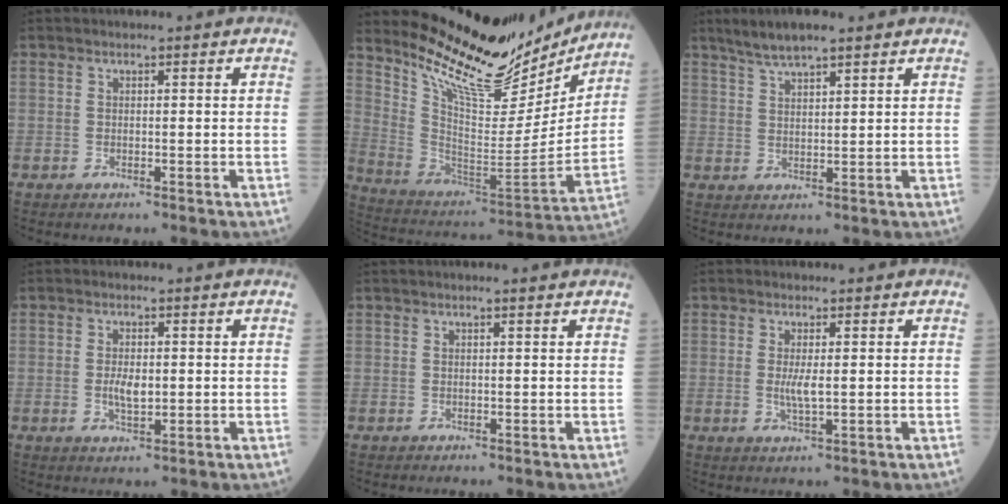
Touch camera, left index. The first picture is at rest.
{"total": 20.4, "force": [18.2, 5.2, 7.6], "torque": [-0.133, -0.042, 0.285]}
{"total": 5.5, "force": [4.4, 0.6, 3.3], "torque": [-0.070, 0.017, 0.083]}
{"total": 3.2, "force": [-0.2, 1.4, 2.9], "torque": [-0.060, -0.002, -0.001]}
{"total": 1.1, "force": [0.9, -0.1, 0.6], "torque": [-0.012, 0.008, 0.016]}
{"total": 2.6, "force": [0.1, 0.5, 2.6], "torque": [-0.057, -0.005, 0.004]}